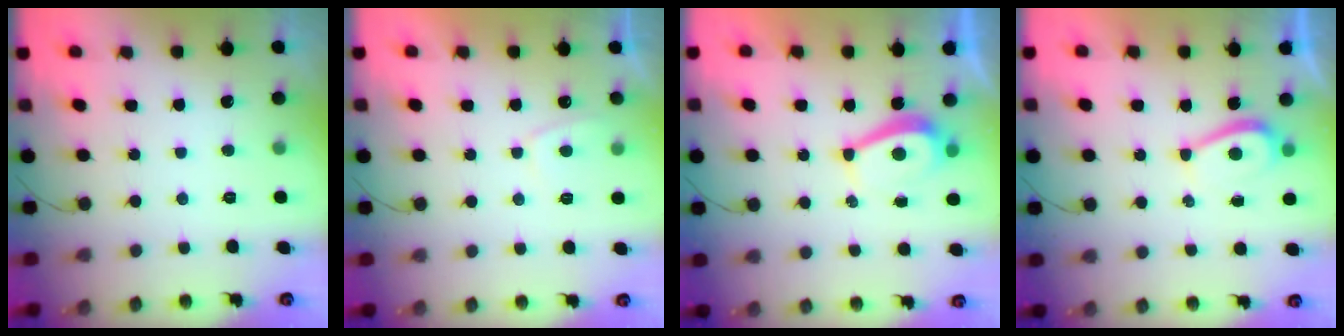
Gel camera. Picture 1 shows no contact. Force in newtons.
{"total": 1.9, "press": 1.8, "slide": 0.7}
{"total": 5.5, "press": 5.5, "slide": 0.7}
{"total": 4.3, "press": 4.3, "slide": 0.6}